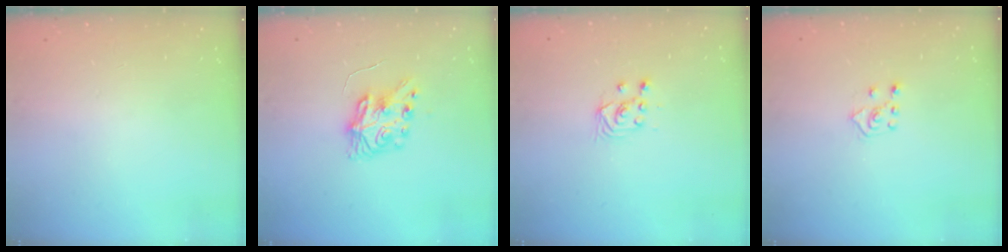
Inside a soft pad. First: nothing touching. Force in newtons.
{"total": 8.3, "press": 8.3, "slide": 0.4}
{"total": 2.9, "press": 2.7, "slide": 1.0}
{"total": 5.0, "press": 4.9, "slide": 0.8}